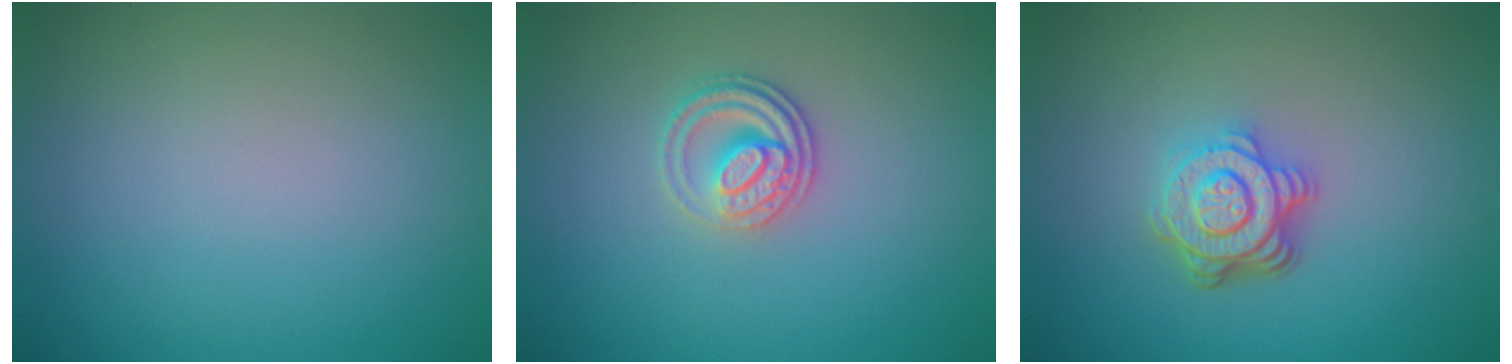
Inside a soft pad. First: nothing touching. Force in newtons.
{"total": 2.8, "press": 2.5, "slide": 1.3}
{"total": 4.5, "press": 3.3, "slide": 3.1}